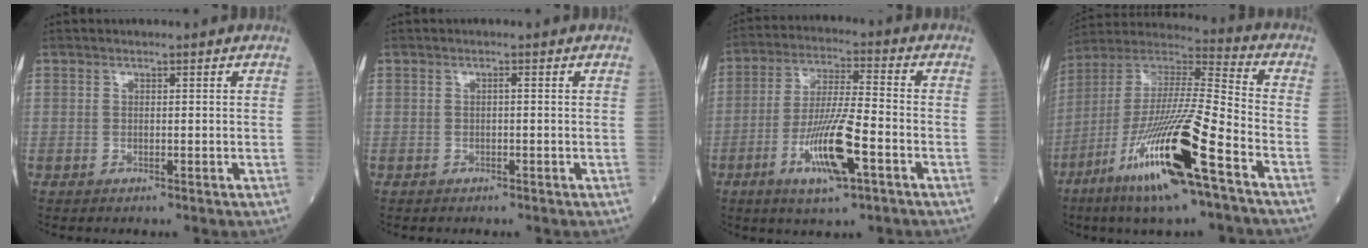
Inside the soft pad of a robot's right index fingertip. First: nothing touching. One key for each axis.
{"total": 0.9, "fx": -0.2, "fy": 0.5, "fz": 0.8, "tx": -0.021, "ty": 0.001, "tz": -0.005}
{"total": 12.3, "fx": -5.0, "fy": 2.0, "fz": 11.1, "tx": -0.217, "ty": -0.010, "tz": -0.088}
{"total": 23.3, "fx": -11.3, "fy": 2.2, "fz": 20.3, "tx": -0.414, "ty": -0.055, "tz": -0.213}